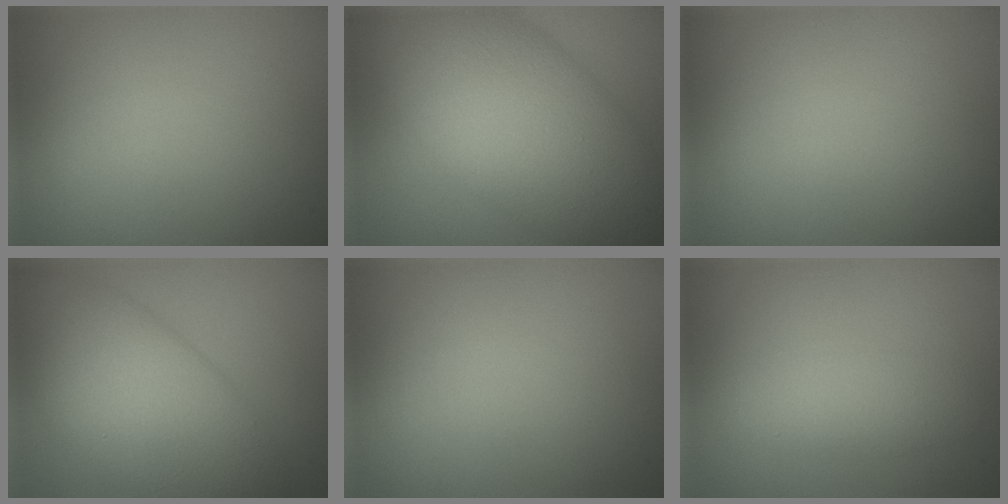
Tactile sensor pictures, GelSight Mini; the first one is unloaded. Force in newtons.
{"total": 12.7, "press": 12.7, "slide": 0.2}
{"total": 0.0}
{"total": 9.4, "press": 9.4, "slide": 0.2}
{"total": 0.0}
{"total": 2.4, "press": 2.4, "slide": 0.0}